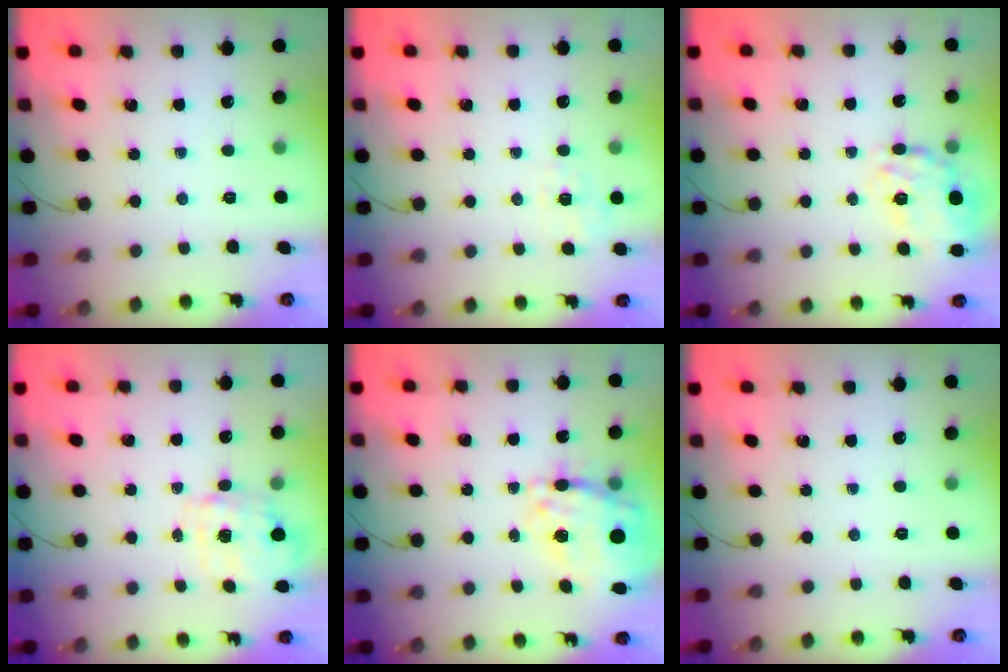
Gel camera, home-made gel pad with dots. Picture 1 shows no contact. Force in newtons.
{"total": 1.6, "press": 0.2, "slide": 1.6}
{"total": 19.9, "press": 19.7, "slide": 3.0}
{"total": 3.9, "press": 3.9, "slide": 0.8}
{"total": 15.4, "press": 14.5, "slide": 5.1}
{"total": 0.0}